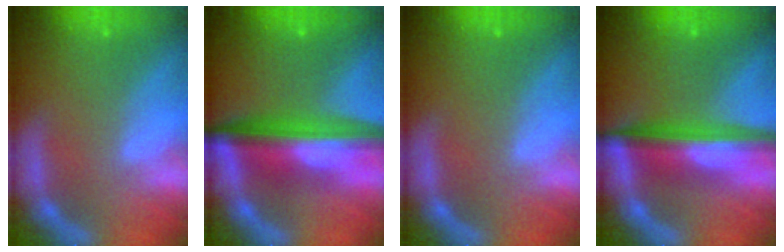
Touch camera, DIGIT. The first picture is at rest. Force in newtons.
{"total": 9.6}
{"total": 0.0}
{"total": 7.4}